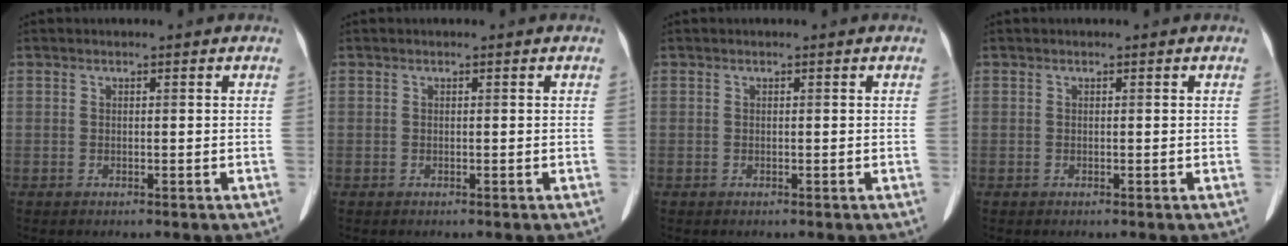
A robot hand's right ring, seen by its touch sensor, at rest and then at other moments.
{"total": 0.0}
{"total": 0.0}
{"total": 0.0}